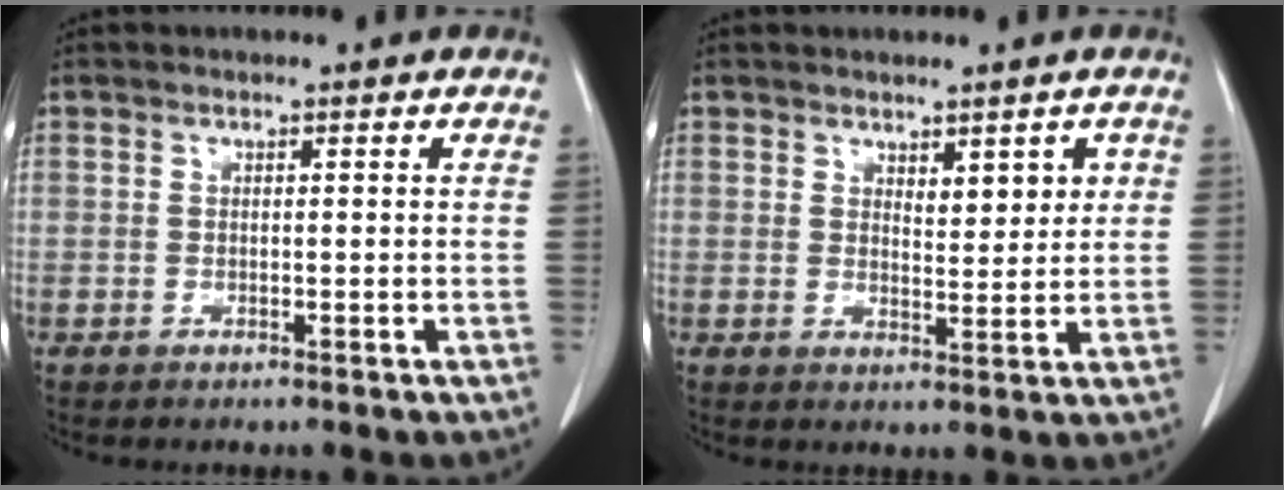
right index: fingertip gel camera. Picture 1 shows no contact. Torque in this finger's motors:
{"motor_torque": [0.12, 0.14, 0.05, 0.03]}